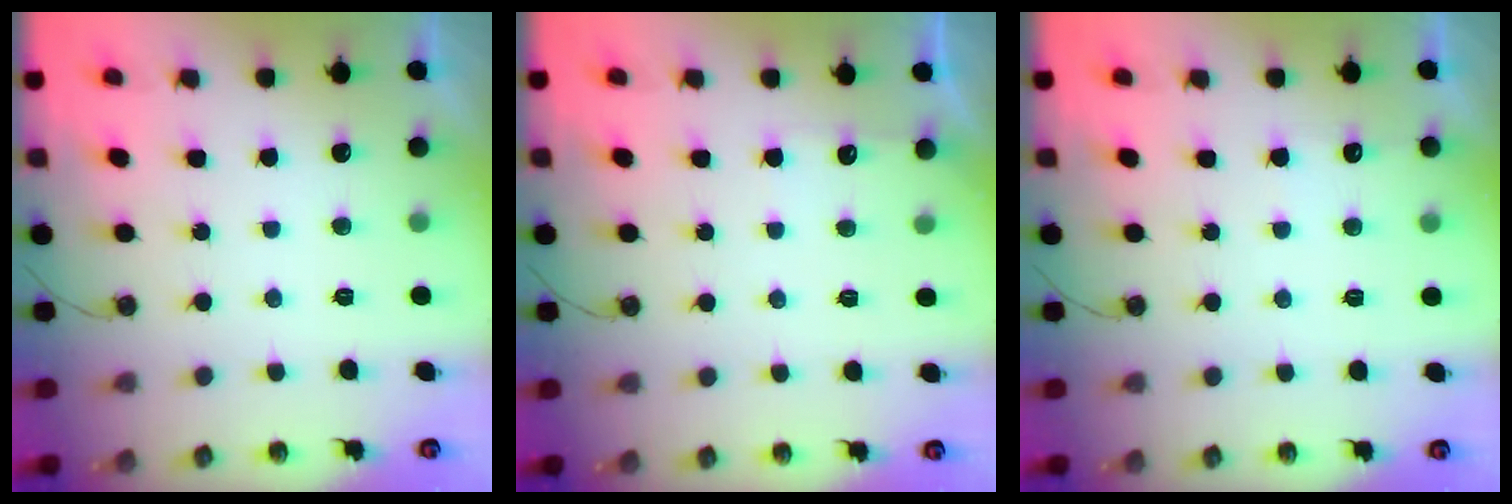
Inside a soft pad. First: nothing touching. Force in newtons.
{"total": 3.8, "press": 3.8, "slide": 0.3}
{"total": 3.0, "press": 3.0, "slide": 0.3}